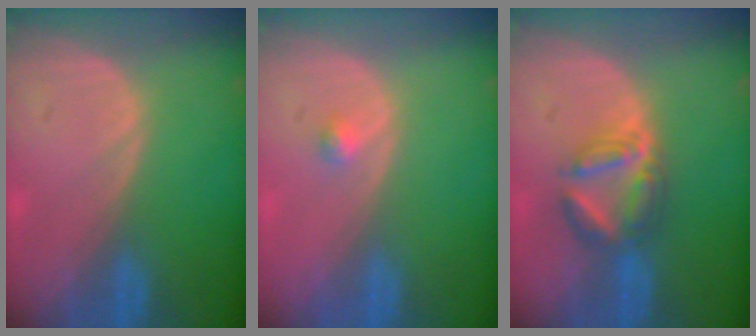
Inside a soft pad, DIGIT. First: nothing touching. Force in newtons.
{"total": 1.0, "press": 1.0, "slide": 0.1}
{"total": 5.7, "press": 5.7, "slide": 1.0}